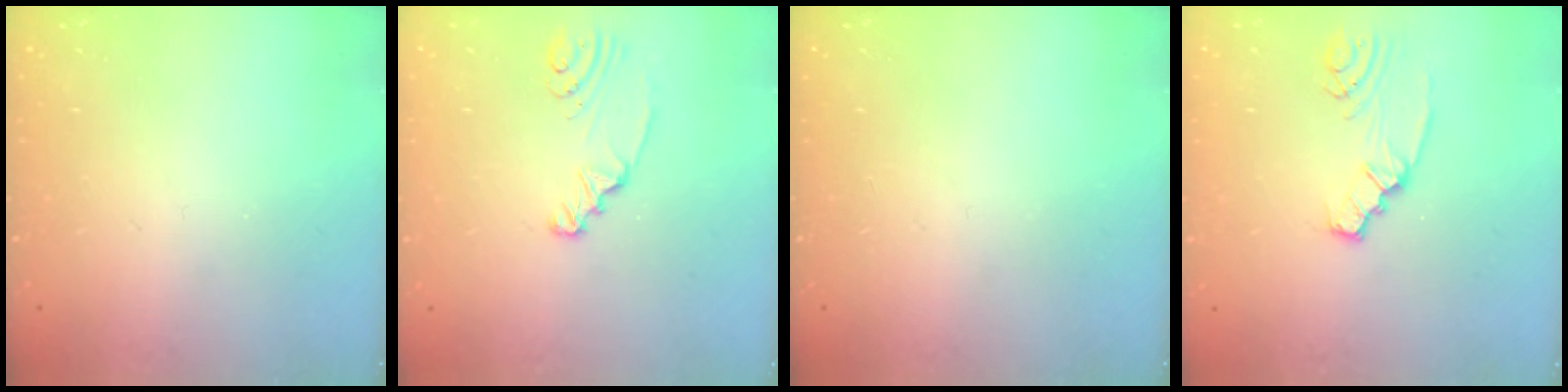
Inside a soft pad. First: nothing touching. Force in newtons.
{"total": 2.4, "press": 2.4, "slide": 0.3}
{"total": 0.0}
{"total": 2.7, "press": 2.7, "slide": 0.4}